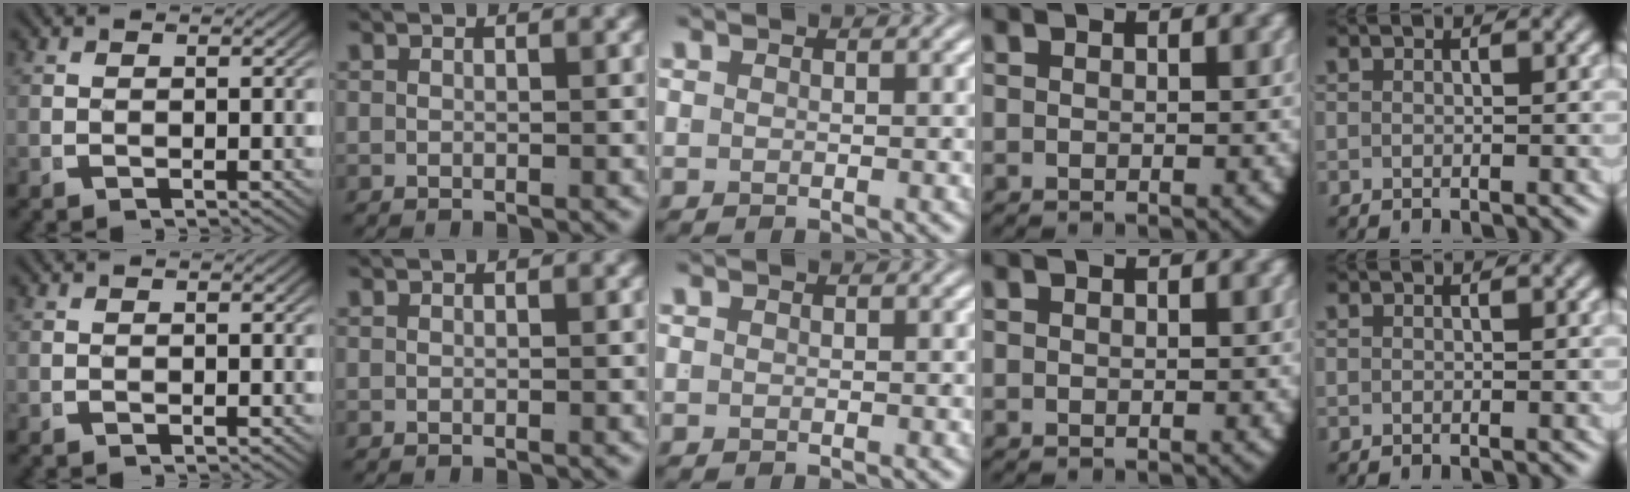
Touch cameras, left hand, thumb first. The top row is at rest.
{}